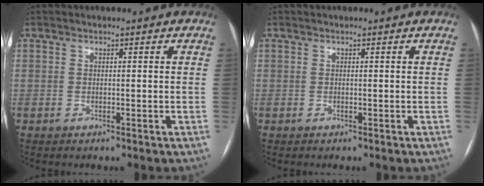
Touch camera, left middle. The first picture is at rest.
{"total": 0.0}